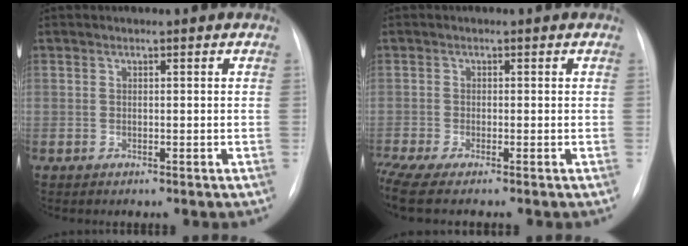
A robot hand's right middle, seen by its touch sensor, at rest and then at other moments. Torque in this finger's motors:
{"motor_torque": [1.06, -1.08, 0.80, 0.21]}